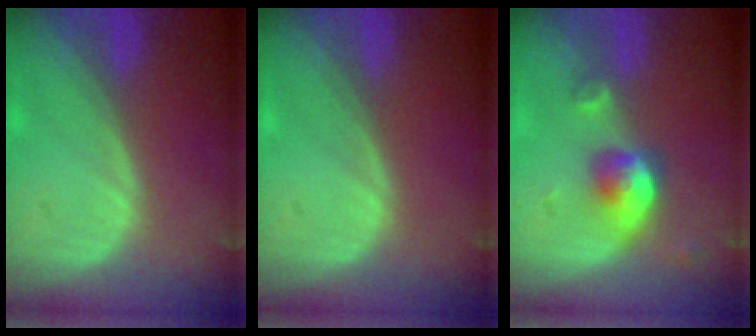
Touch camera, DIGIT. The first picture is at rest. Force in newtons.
{"total": 0.0}
{"total": 5.1, "press": 4.7, "slide": 2.0}